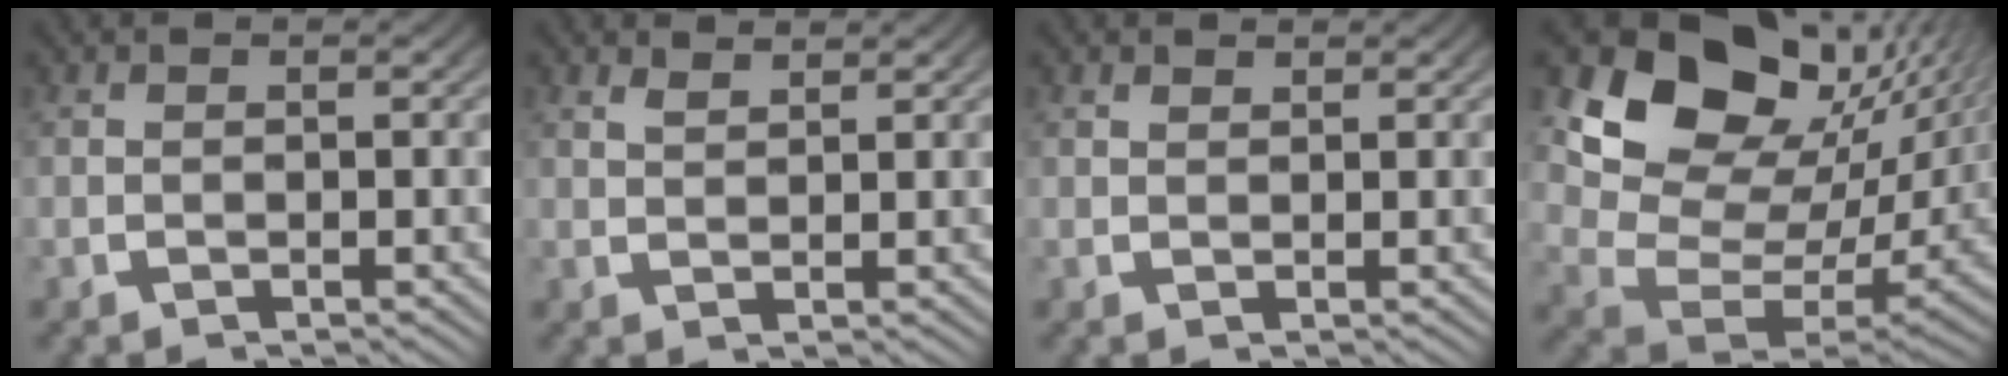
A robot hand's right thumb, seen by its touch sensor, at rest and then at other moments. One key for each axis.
{"total": 1.6, "fx": 1.5, "fy": 0.1, "fz": 0.3, "tx": -0.003, "ty": 0.000, "tz": 0.033}
{"total": 1.0, "fx": 1.0, "fy": 0.1, "fz": 0.1, "tx": 0.007, "ty": 0.000, "tz": 0.019}
{"total": 16.3, "fx": 4.1, "fy": 10.8, "fz": 11.5, "tx": -0.218, "ty": -0.019, "tz": 0.067}